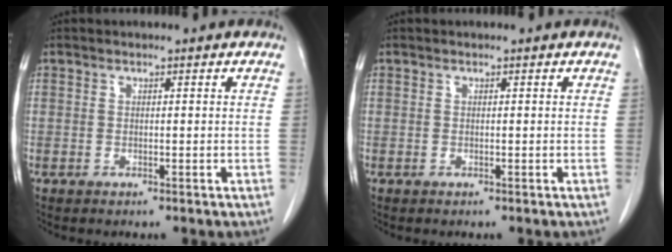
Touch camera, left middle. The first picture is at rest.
{"total": 0.0}